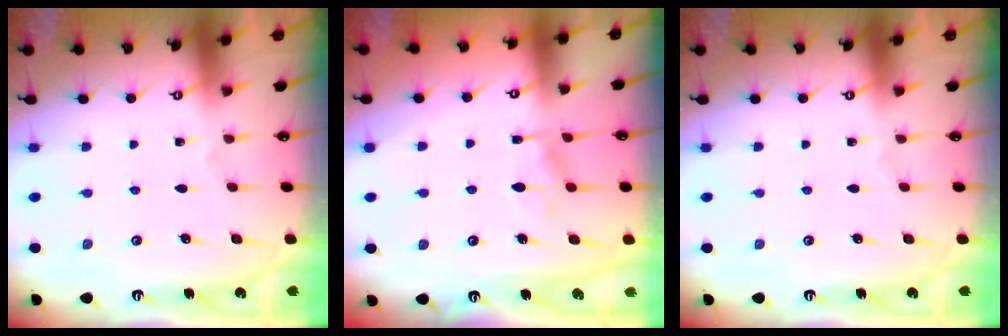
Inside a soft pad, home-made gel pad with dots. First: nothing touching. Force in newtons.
{"total": 6.5, "press": 6.5, "slide": 1.0}
{"total": 0.0}